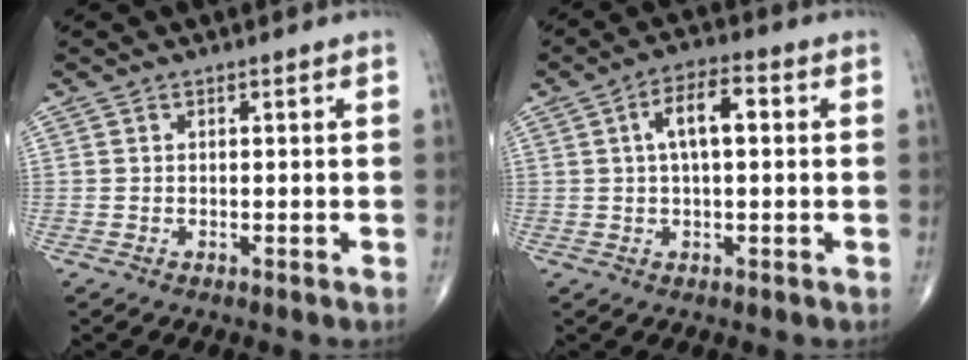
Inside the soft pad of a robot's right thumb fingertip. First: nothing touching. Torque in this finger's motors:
{"motor_torque": [1.18, 2.87, 0.88, 0.05, 0.09]}